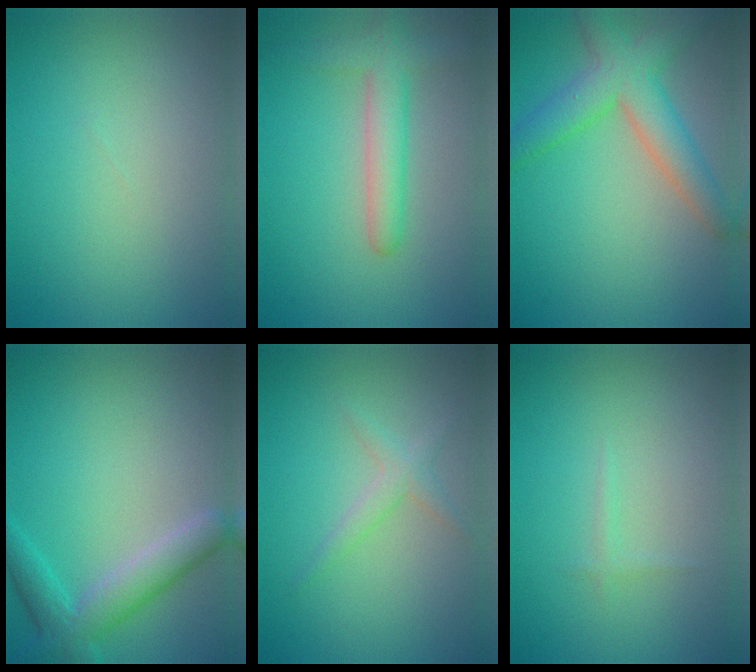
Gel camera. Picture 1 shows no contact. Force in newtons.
{"total": 4.0, "press": 4.0, "slide": 0.3}
{"total": 5.5, "press": 5.5, "slide": 0.3}
{"total": 4.1, "press": 4.1, "slide": 0.3}
{"total": 1.6, "press": 1.6, "slide": 0.1}
{"total": 0.6, "press": 0.6, "slide": 0.0}